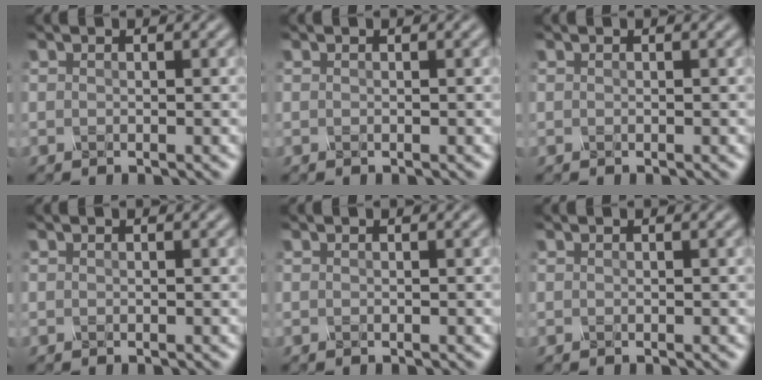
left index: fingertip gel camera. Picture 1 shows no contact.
{"total": 0.0}
{"total": 0.0}
{"total": 0.0}
{"total": 0.0}
{"total": 0.0}